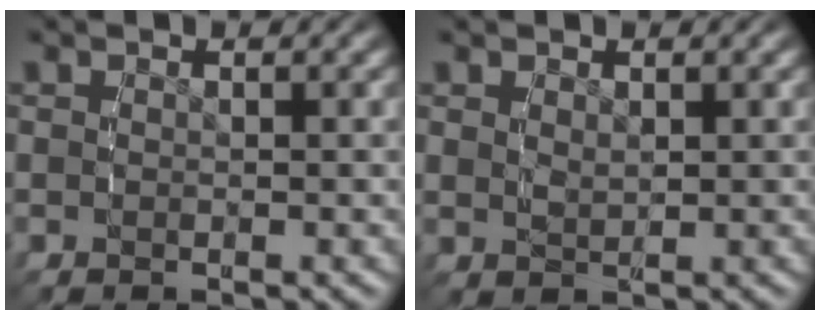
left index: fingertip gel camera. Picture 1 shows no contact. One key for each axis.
{"total": 1.3, "fx": 0.6, "fy": 0.6, "fz": 0.9, "tx": -0.021, "ty": -0.013, "tz": 0.024}